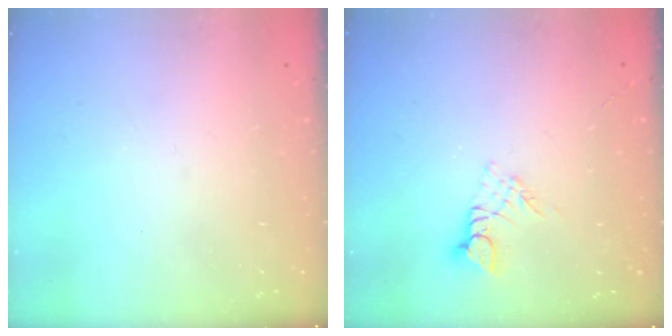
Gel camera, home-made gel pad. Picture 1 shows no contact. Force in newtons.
{"total": 3.9, "press": 3.9, "slide": 0.4}